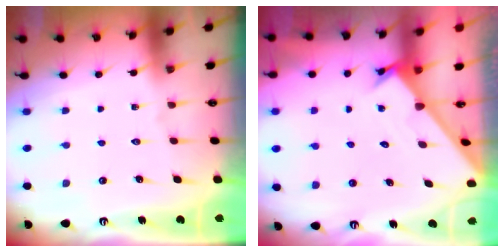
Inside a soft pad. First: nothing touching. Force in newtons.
{"total": 1.7, "press": 1.7, "slide": 0.1}